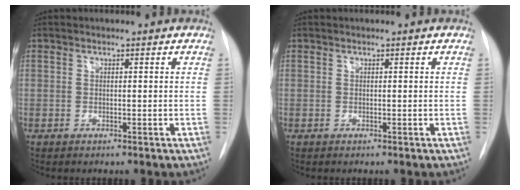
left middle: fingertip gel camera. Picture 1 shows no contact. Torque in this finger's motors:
{"motor_torque": [-0.30, -0.01, 0.00, 0.00]}